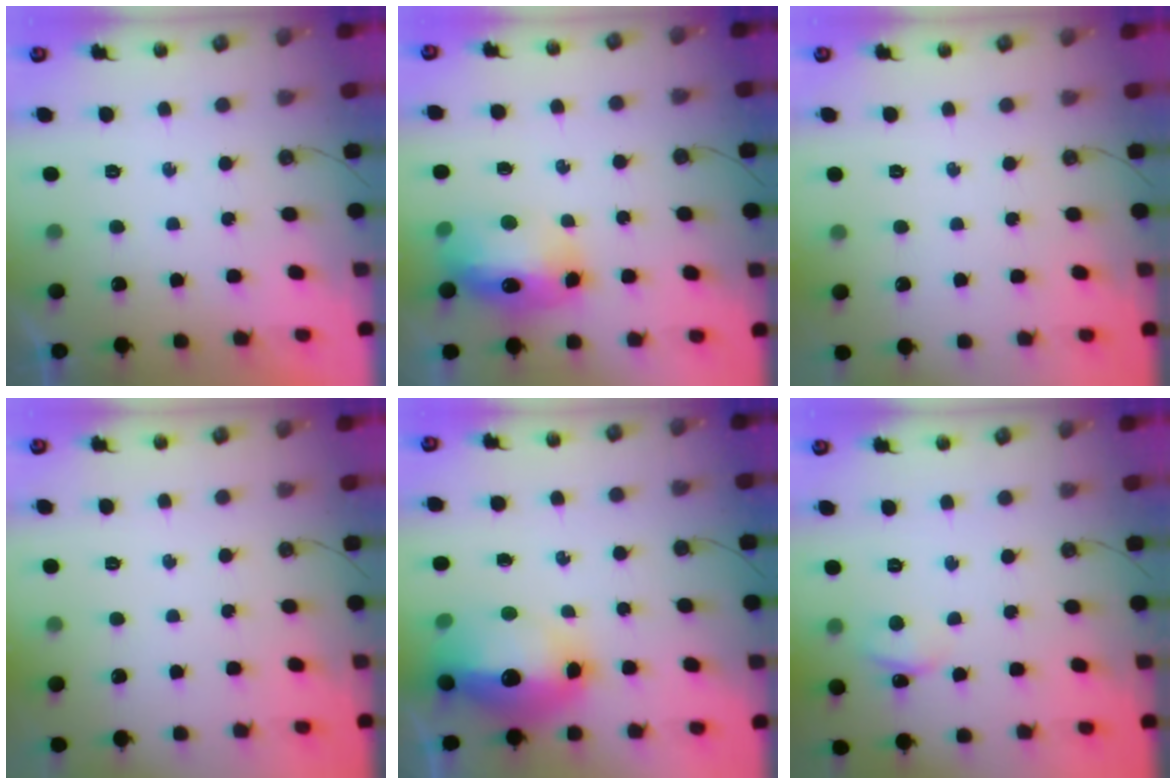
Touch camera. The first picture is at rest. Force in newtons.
{"total": 13.6, "press": 13.5, "slide": 1.3}
{"total": 0.0}
{"total": 0.0}
{"total": 17.7, "press": 17.6, "slide": 2.0}
{"total": 3.0, "press": 3.0, "slide": 0.4}